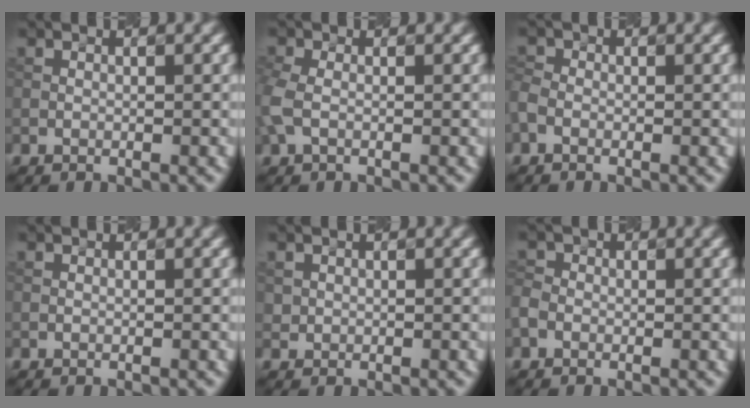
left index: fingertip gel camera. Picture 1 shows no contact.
{"total": 2.5, "force": [-0.2, 1.6, 1.9], "torque": [-0.060, 0.003, -0.011]}
{"total": 1.4, "force": [-0.6, 1.1, 0.7], "torque": [-0.022, 0.002, -0.020]}
{"total": 0.0}
{"total": 0.7, "force": [0.3, 0.7, -0.1], "torque": [0.003, 0.001, 0.005]}
{"total": 1.3, "force": [-0.5, 1.1, 0.4], "torque": [-0.009, 0.004, -0.017]}